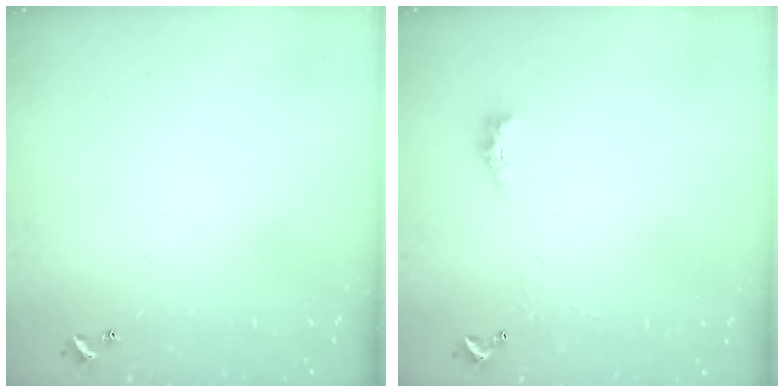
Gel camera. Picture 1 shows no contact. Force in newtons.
{"total": 2.0, "press": 1.9, "slide": 0.6}